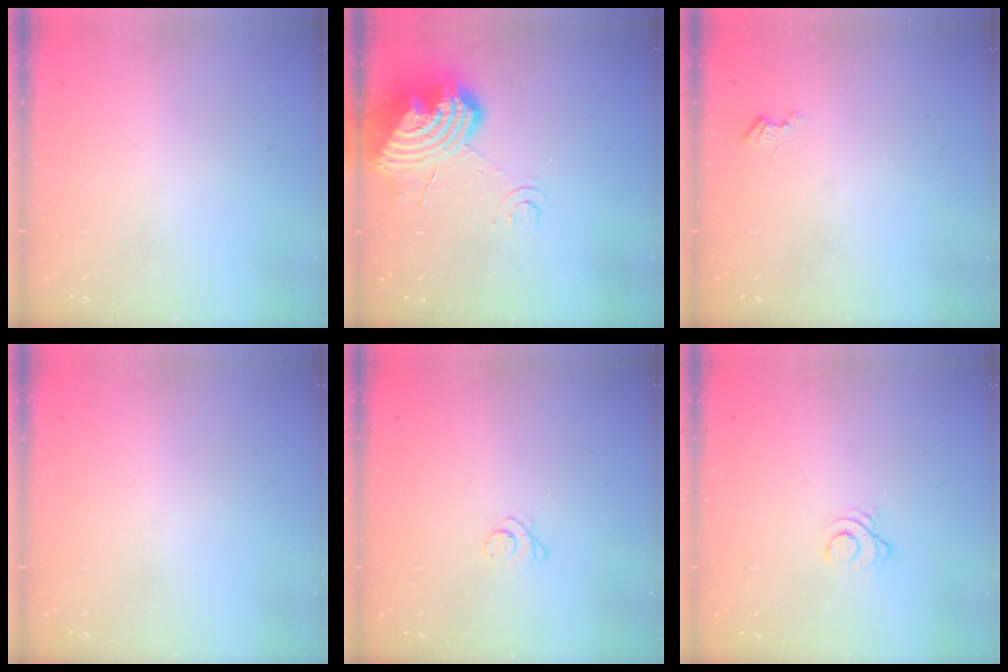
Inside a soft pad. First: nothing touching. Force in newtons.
{"total": 18.8, "press": 18.6, "slide": 2.6}
{"total": 2.7, "press": 2.7, "slide": 0.3}
{"total": 0.0}
{"total": 2.6, "press": 2.6, "slide": 0.3}
{"total": 2.9, "press": 2.9, "slide": 0.4}